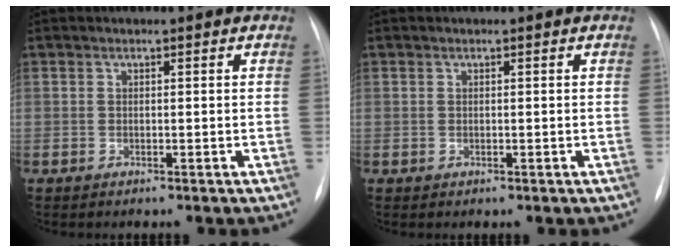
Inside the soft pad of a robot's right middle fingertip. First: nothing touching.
{"total": 0.0}